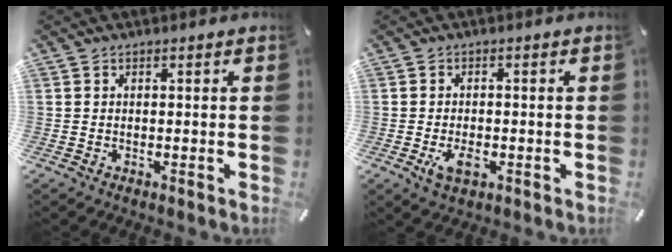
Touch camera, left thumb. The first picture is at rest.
{"total": 4.3, "force": [-1.5, 2.5, 3.2], "torque": [-0.071, 0.002, -0.027]}